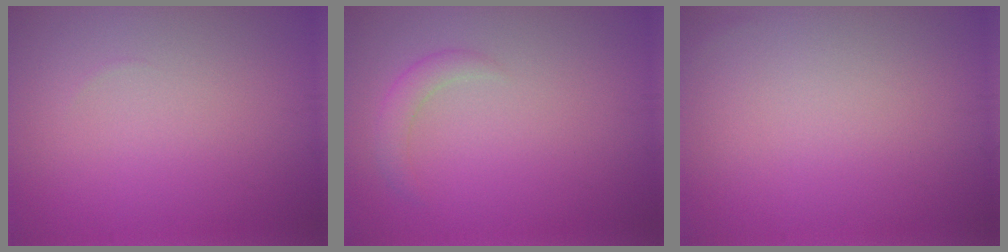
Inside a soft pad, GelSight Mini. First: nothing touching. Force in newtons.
{"total": 1.6, "press": 1.6, "slide": 0.1}
{"total": 0.0}